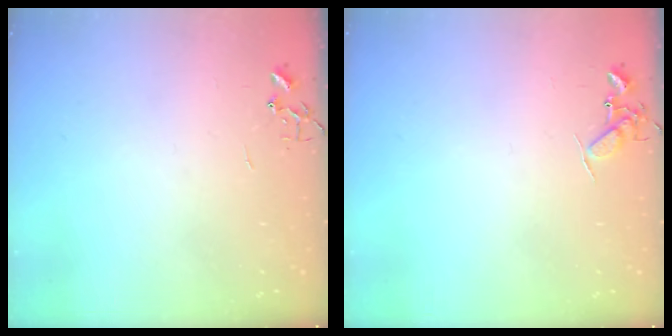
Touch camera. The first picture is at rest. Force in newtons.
{"total": 7.2, "press": 7.2, "slide": 0.9}